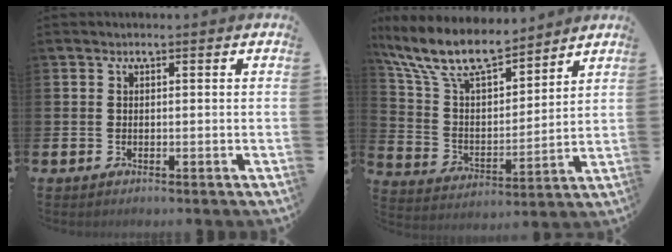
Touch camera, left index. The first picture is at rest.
{"total": 11.1, "force": [9.6, 3.0, 4.6], "torque": [-0.135, -0.052, 0.172]}